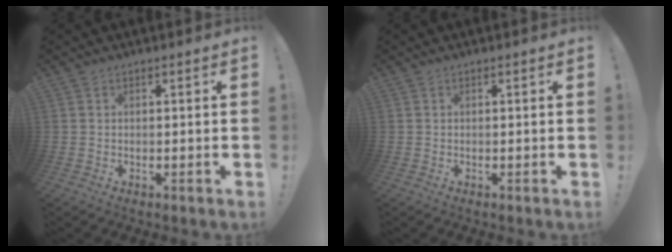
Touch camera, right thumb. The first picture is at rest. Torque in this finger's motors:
{"motor_torque": [0.12, 0.08, 0.18, -0.06, -0.01]}